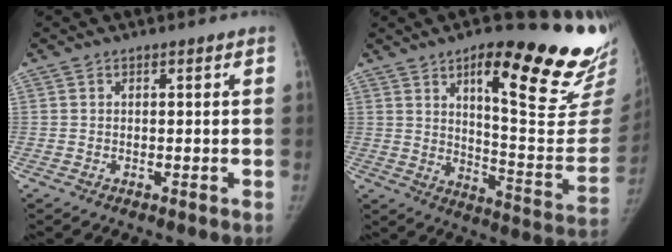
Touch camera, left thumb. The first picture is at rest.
{"total": 27.1, "force": [17.1, 6.5, 20.0], "torque": [-0.219, -0.098, 0.240]}